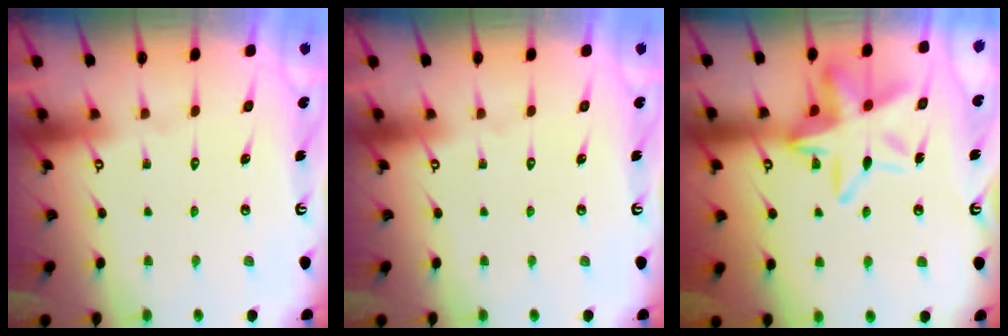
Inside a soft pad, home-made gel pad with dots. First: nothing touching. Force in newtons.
{"total": 0.0}
{"total": 16.9, "press": 16.8, "slide": 1.5}